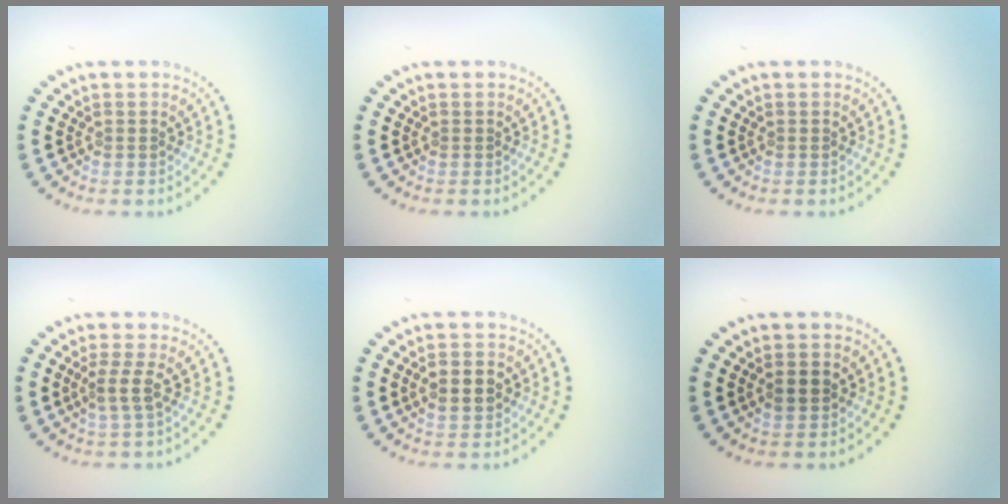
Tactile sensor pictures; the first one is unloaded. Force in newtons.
{"total": 0.0}
{"total": 0.0}
{"total": 2.0, "press": 1.5, "slide": 1.3}
{"total": 3.1, "press": 3.1, "slide": 0.1}
{"total": 2.1, "press": 2.1, "slide": 0.1}